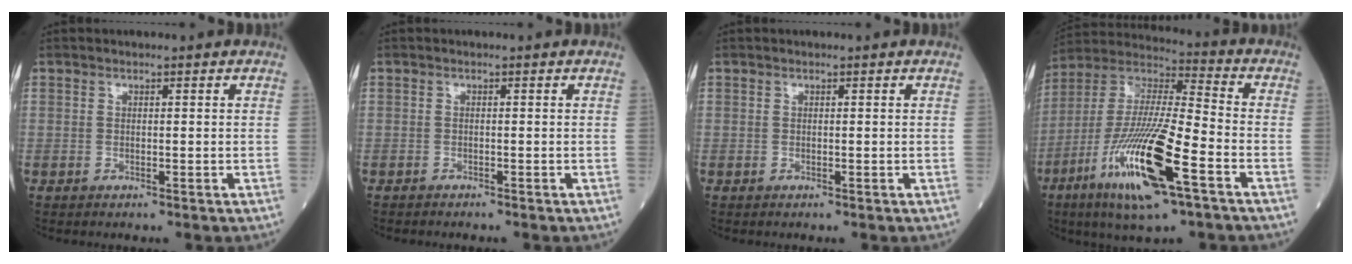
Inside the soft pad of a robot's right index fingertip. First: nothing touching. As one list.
[{"total": 0.9, "force": [-0.9, 0.0, 0.2], "torque": [-0.006, -0.002, -0.015]}, {"total": 0.0}, {"total": 19.9, "force": [-8.9, 2.6, 17.6], "torque": [-0.383, -0.039, -0.162]}]